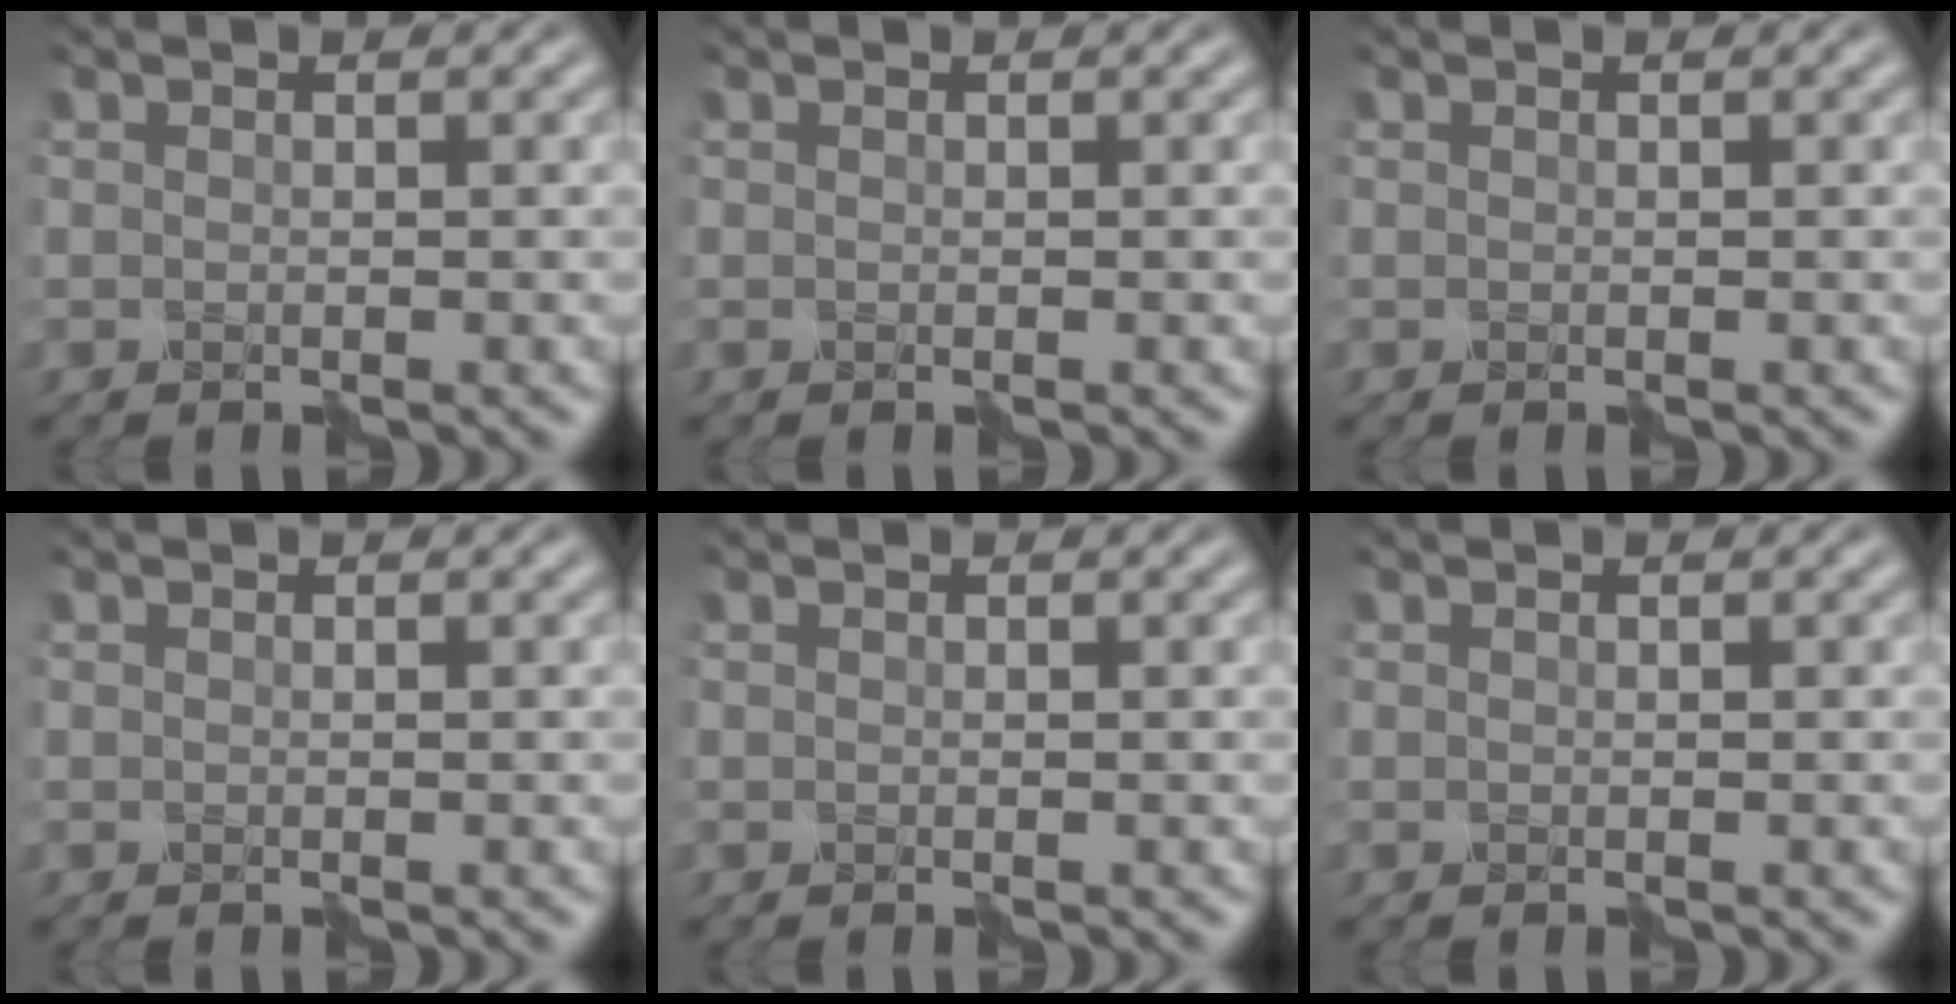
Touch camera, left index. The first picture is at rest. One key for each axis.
{"total": 0.0}
{"total": 0.0}
{"total": 0.0}
{"total": 0.0}
{"total": 0.0}